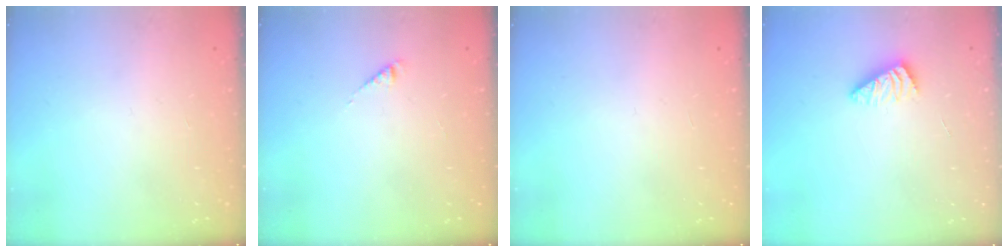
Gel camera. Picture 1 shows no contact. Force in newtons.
{"total": 2.5, "press": 2.4, "slide": 0.4}
{"total": 0.0}
{"total": 2.2, "press": 2.2, "slide": 0.4}